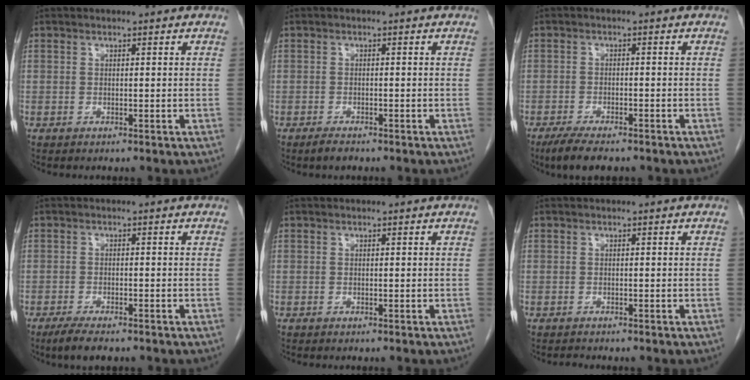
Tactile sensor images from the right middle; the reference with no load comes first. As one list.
[{"total": 1.8, "force": [-1.4, 0.5, 0.9], "torque": [-0.022, -0.003, -0.021]}, {"total": 6.2, "force": [-4.9, 1.6, 3.5], "torque": [-0.059, -0.011, -0.077]}, {"total": 4.1, "force": [-3.1, 1.0, 2.5], "torque": [-0.048, -0.008, -0.050]}, {"total": 0.0}, {"total": 0.6, "force": [-0.6, 0.1, 0.0], "torque": [-0.005, -0.004, -0.011]}]